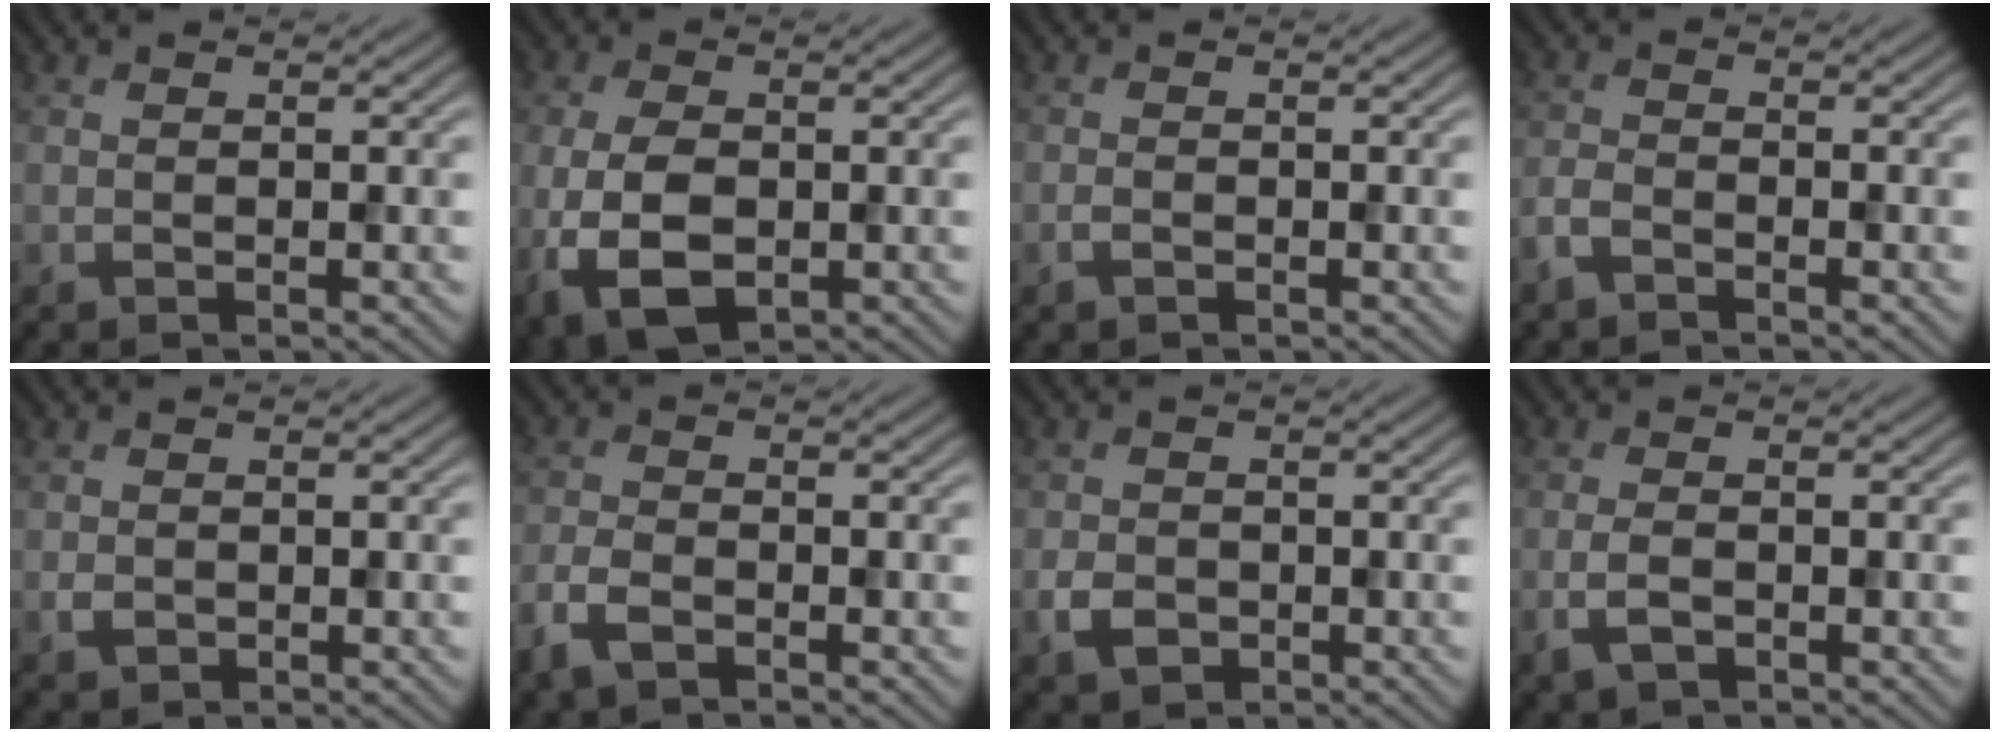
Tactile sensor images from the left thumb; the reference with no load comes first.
{"total": 8.1, "force": [-2.1, 4.8, 6.2], "torque": [-0.151, -0.014, -0.044]}
{"total": 1.0, "force": [-0.6, 0.4, 0.7], "torque": [-0.015, 0.001, -0.012]}
{"total": 2.4, "force": [-1.9, 0.8, 1.3], "torque": [-0.033, -0.001, -0.048]}
{"total": 1.2, "force": [-0.2, 1.1, 0.6], "torque": [-0.013, -0.006, -0.003]}
{"total": 3.8, "force": [-2.3, 1.8, 2.4], "torque": [-0.056, -0.006, -0.055]}
{"total": 2.8, "force": [-1.1, 2.2, 1.4], "torque": [-0.031, -0.007, -0.023]}
{"total": 2.8, "force": [-1.2, 1.2, 2.2], "torque": [-0.053, -0.006, -0.026]}